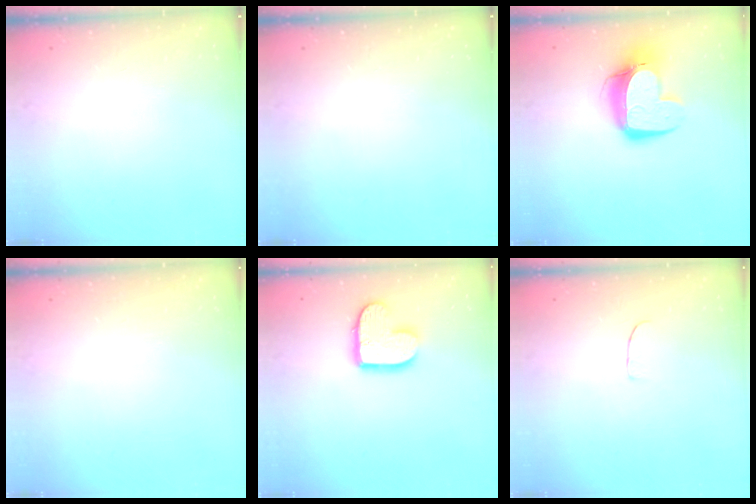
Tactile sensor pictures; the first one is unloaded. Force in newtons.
{"total": 0.0}
{"total": 13.9, "press": 13.8, "slide": 1.4}
{"total": 0.8, "press": 0.4, "slide": 0.7}
{"total": 12.2, "press": 12.2, "slide": 0.8}
{"total": 5.4, "press": 5.4, "slide": 0.4}